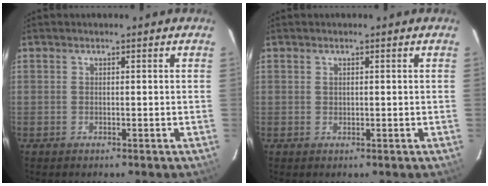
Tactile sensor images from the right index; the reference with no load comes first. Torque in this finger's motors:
{"motor_torque": [-0.12, 0.02, -0.06, 0.00]}